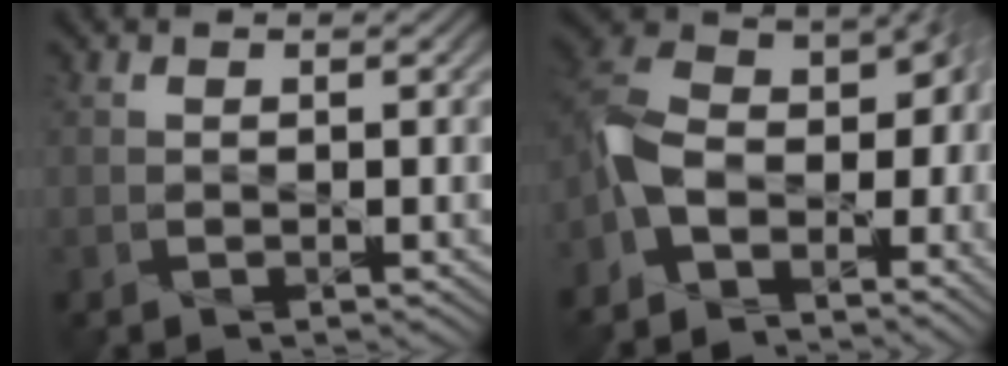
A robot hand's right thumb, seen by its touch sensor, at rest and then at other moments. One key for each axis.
{"total": 10.5, "fx": -4.2, "fy": 6.1, "fz": 7.5, "tx": -0.170, "ty": -0.018, "tz": -0.083}